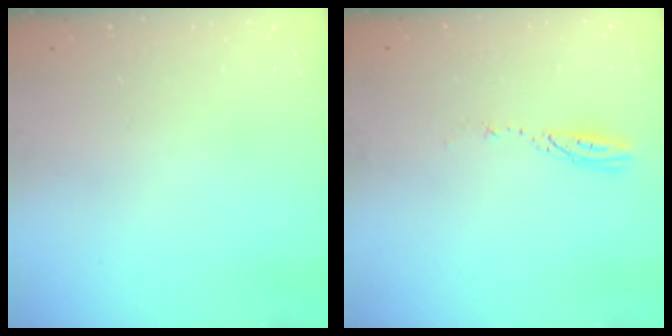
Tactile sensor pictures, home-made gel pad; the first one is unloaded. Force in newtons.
{"total": 3.7, "press": 3.6, "slide": 0.3}